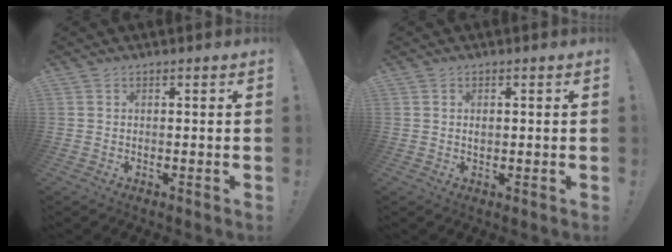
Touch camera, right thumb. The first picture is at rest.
{"total": 1.0, "force": [0.1, 0.8, 0.6], "torque": [-0.010, 0.002, 0.000]}